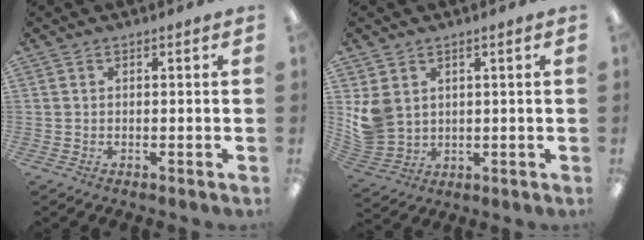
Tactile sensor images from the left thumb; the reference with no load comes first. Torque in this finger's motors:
{"motor_torque": [0.44, 0.38, 0.83, -0.29, 0.04]}